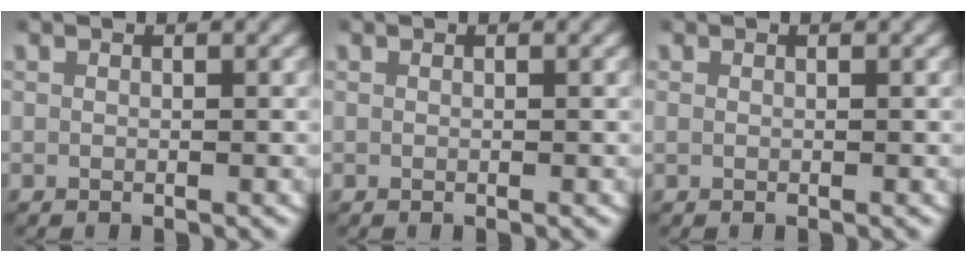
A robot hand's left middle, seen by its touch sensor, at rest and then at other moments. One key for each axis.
{"total": 0.0}
{"total": 0.0}